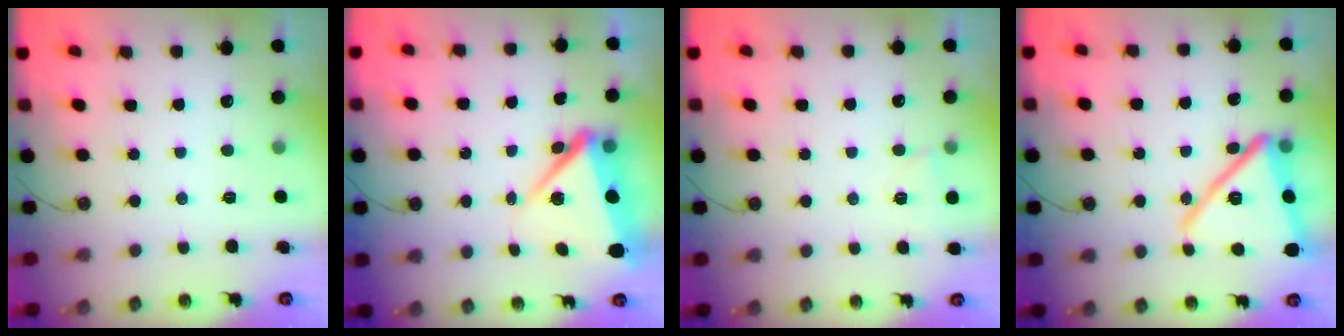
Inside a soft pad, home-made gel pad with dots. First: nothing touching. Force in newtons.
{"total": 8.0, "press": 7.9, "slide": 1.3}
{"total": 2.7, "press": 2.6, "slide": 0.7}
{"total": 20.6, "press": 20.5, "slide": 1.5}